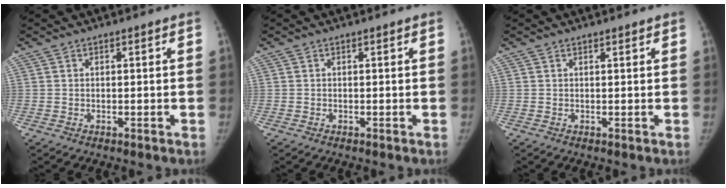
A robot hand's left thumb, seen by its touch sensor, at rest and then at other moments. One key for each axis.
{"total": 0.0}
{"total": 0.6, "fx": 0.5, "fy": 0.2, "fz": 0.3, "tx": -0.006, "ty": -0.003, "tz": 0.007}